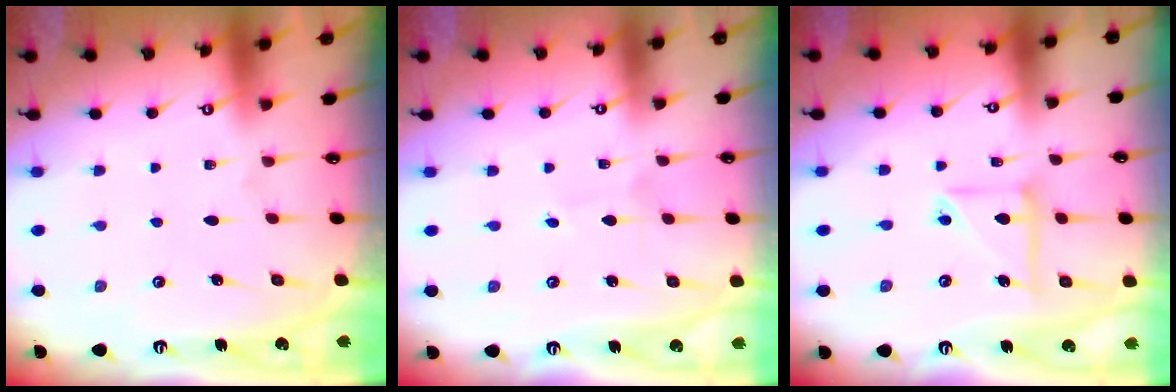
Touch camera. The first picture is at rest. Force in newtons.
{"total": 0.5, "press": 0.5, "slide": 0.0}
{"total": 10.9, "press": 10.8, "slide": 1.0}